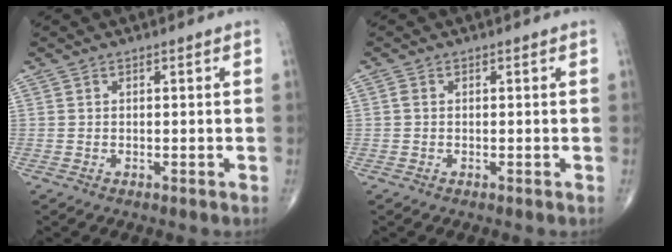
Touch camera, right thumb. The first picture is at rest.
{"total": 0.7, "force": [0.0, 0.5, 0.4], "torque": [-0.009, -0.001, -0.004]}